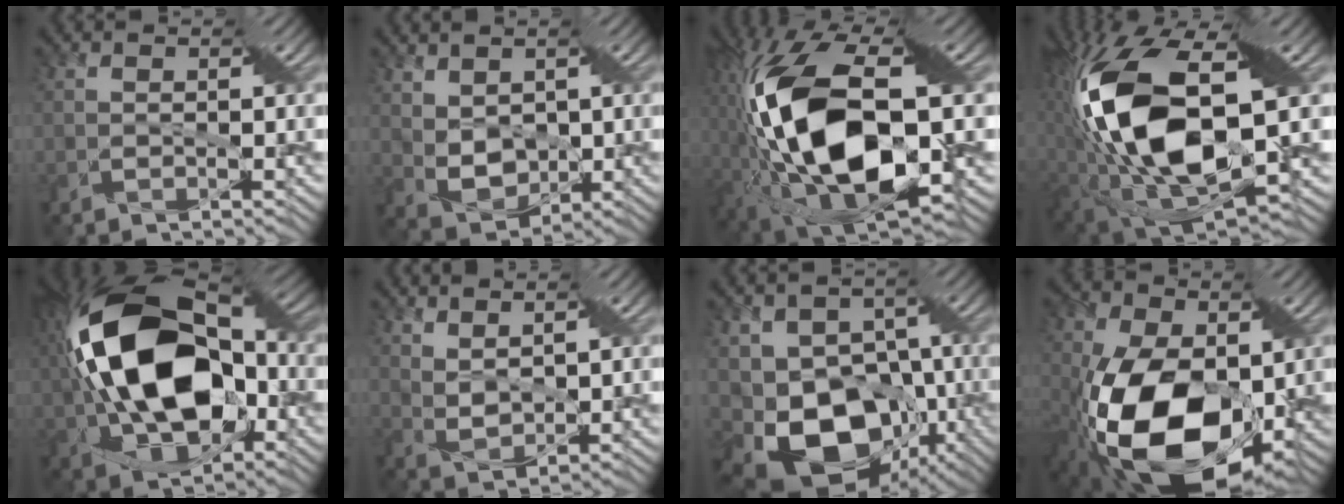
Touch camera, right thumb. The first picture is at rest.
{"total": 5.0, "force": [1.7, 3.5, 3.2], "torque": [-0.089, -0.008, 0.034]}
{"total": 18.8, "force": [-1.5, 9.2, 16.4], "torque": [-0.366, -0.004, -0.025]}
{"total": 16.8, "force": [1.7, 9.5, 13.8], "torque": [-0.311, -0.021, 0.038]}
{"total": 19.4, "force": [0.5, 11.4, 15.6], "torque": [-0.337, 0.007, 0.000]}
{"total": 4.1, "force": [3.2, 1.3, 2.2], "torque": [-0.060, 0.003, 0.072]}
{"total": 16.0, "force": [-6.5, 11.2, 9.3], "torque": [-0.177, -0.011, -0.092]}
{"total": 18.0, "force": [-3.9, 11.1, 13.7], "torque": [-0.275, -0.056, -0.051]}